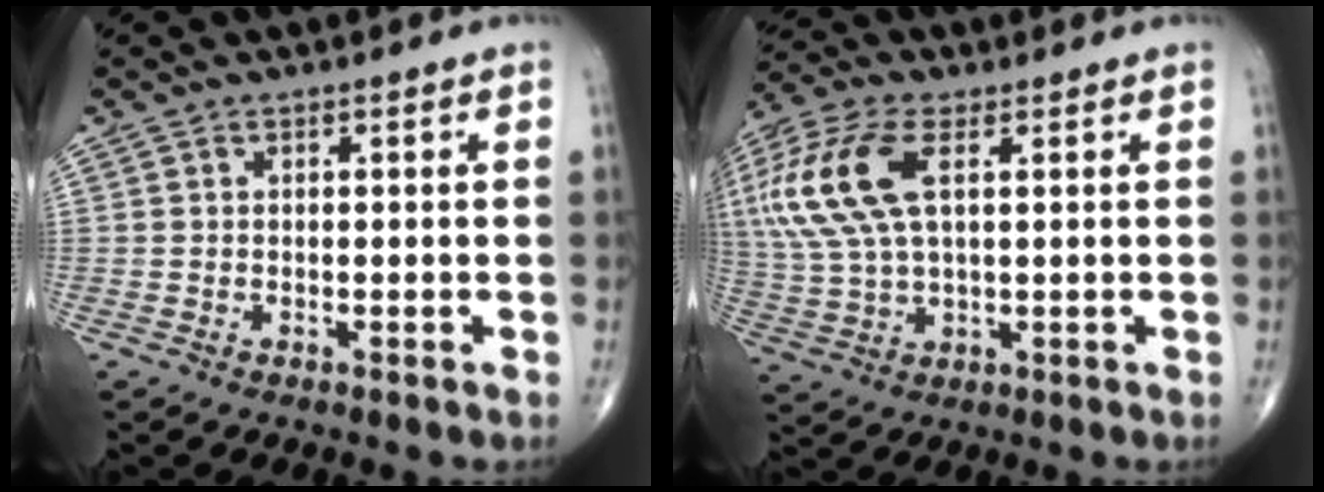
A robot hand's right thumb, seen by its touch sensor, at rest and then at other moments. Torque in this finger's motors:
{"motor_torque": [0.58, 1.96, 1.92, 0.32, 0.63]}